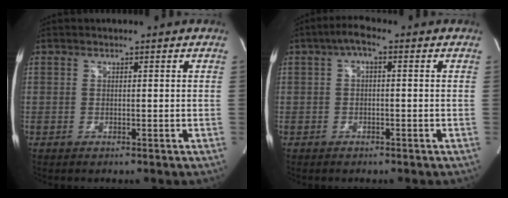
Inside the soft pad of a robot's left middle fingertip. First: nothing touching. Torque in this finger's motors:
{"motor_torque": [-0.18, -0.18, 0.18, 0.04]}